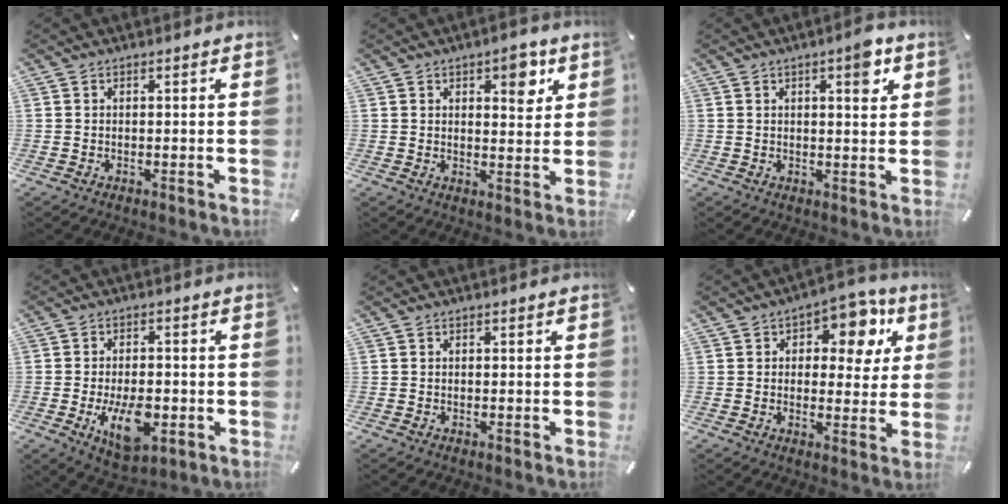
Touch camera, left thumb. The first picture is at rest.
{"total": 6.6, "force": [3.3, 3.4, 4.5], "torque": [-0.034, -0.021, 0.046]}
{"total": 5.7, "force": [2.6, 1.8, 4.7], "torque": [-0.059, -0.010, 0.034]}
{"total": 11.1, "force": [-3.1, 6.1, 8.8], "torque": [-0.150, -0.007, -0.051]}
{"total": 0.0}
{"total": 10.4, "force": [4.7, 6.4, 6.7], "torque": [-0.066, -0.031, 0.072]}